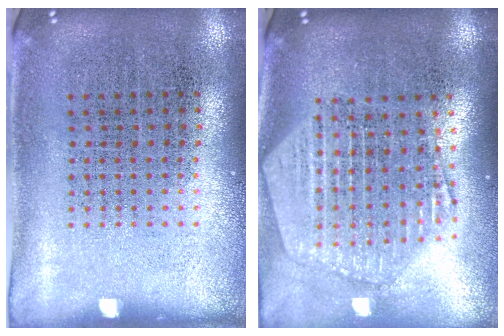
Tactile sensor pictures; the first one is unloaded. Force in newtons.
{"total": 2.5, "press": 2.1, "slide": 1.3}